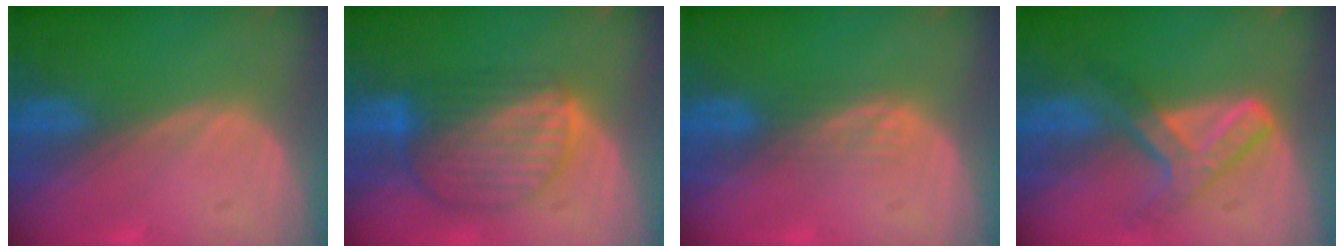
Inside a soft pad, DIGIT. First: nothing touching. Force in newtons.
{"total": 8.9, "press": 7.7, "slide": 4.4}
{"total": 2.4, "press": 2.3, "slide": 0.4}
{"total": 7.2, "press": 6.0, "slide": 4.0}